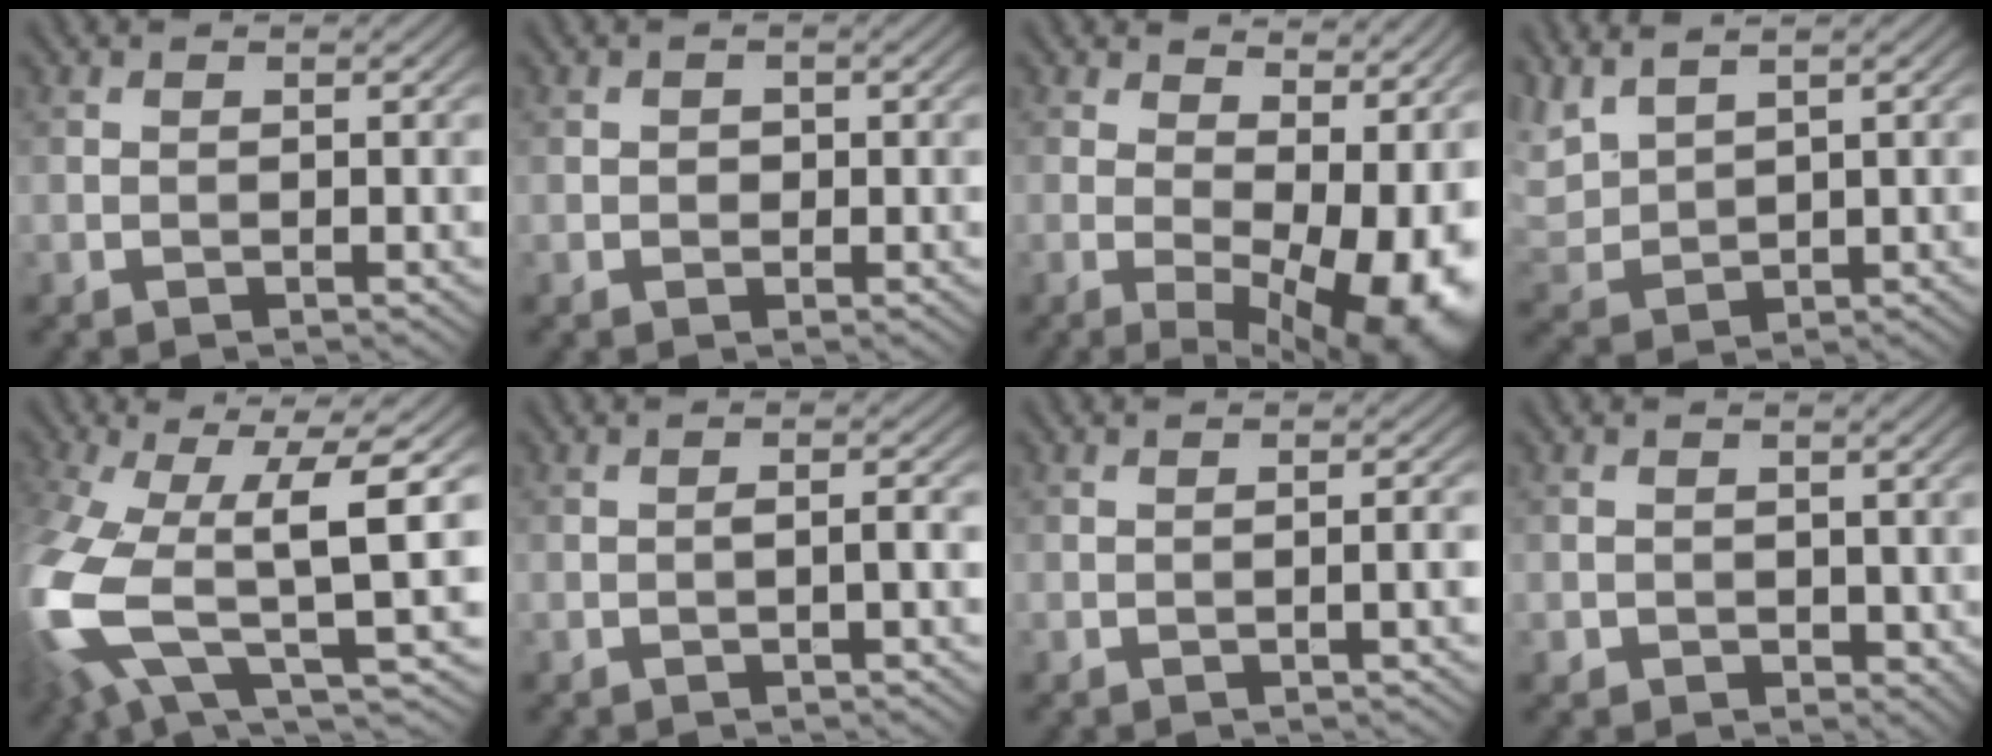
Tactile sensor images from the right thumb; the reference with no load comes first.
{"total": 0.9, "force": [-0.1, 0.8, 0.3], "torque": [-0.006, -0.005, -0.003]}
{"total": 14.9, "force": [0.9, 7.5, 12.9], "torque": [-0.157, -0.009, 0.043]}
{"total": 4.3, "force": [3.6, 1.3, 2.1], "torque": [-0.069, 0.008, 0.078]}
{"total": 14.4, "force": [-2.9, 5.1, 13.1], "torque": [-0.312, -0.025, -0.043]}
{"total": 1.3, "force": [-0.4, 0.1, 1.2], "torque": [-0.023, 0.007, -0.008]}
{"total": 1.3, "force": [-0.3, 0.0, 1.2], "torque": [-0.021, 0.004, -0.006]}
{"total": 1.7, "force": [0.1, 1.6, 0.5], "torque": [-0.016, -0.011, 0.000]}